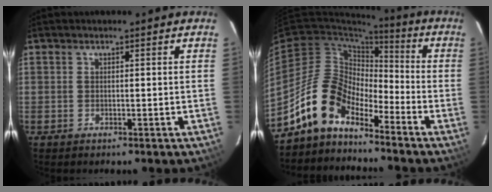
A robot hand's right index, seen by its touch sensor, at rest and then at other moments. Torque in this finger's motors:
{"motor_torque": [0.61, -0.53, 0.81, 0.15]}